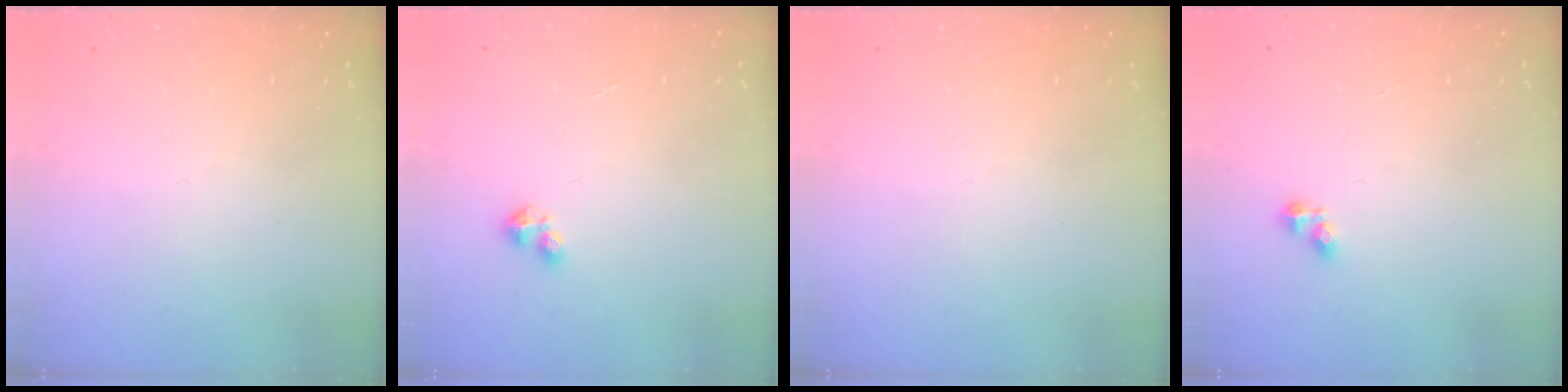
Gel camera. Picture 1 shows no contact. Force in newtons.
{"total": 2.4, "press": 2.4, "slide": 0.4}
{"total": 0.0}
{"total": 2.1, "press": 2.1, "slide": 0.3}